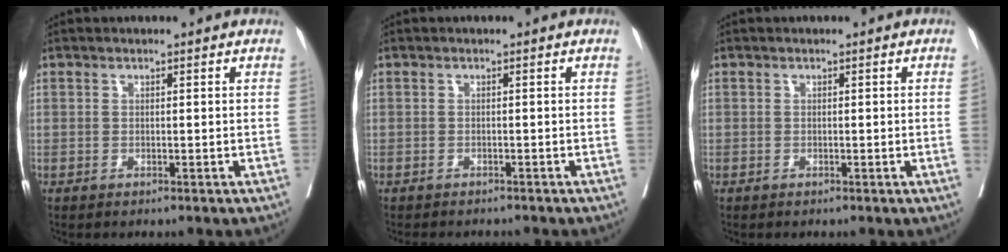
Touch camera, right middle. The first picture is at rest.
{"total": 4.3, "force": [-4.0, 1.1, 1.4], "torque": [-0.013, -0.004, -0.053]}
{"total": 0.5, "force": [0.0, -0.2, 0.5], "torque": [-0.003, 0.000, 0.002]}